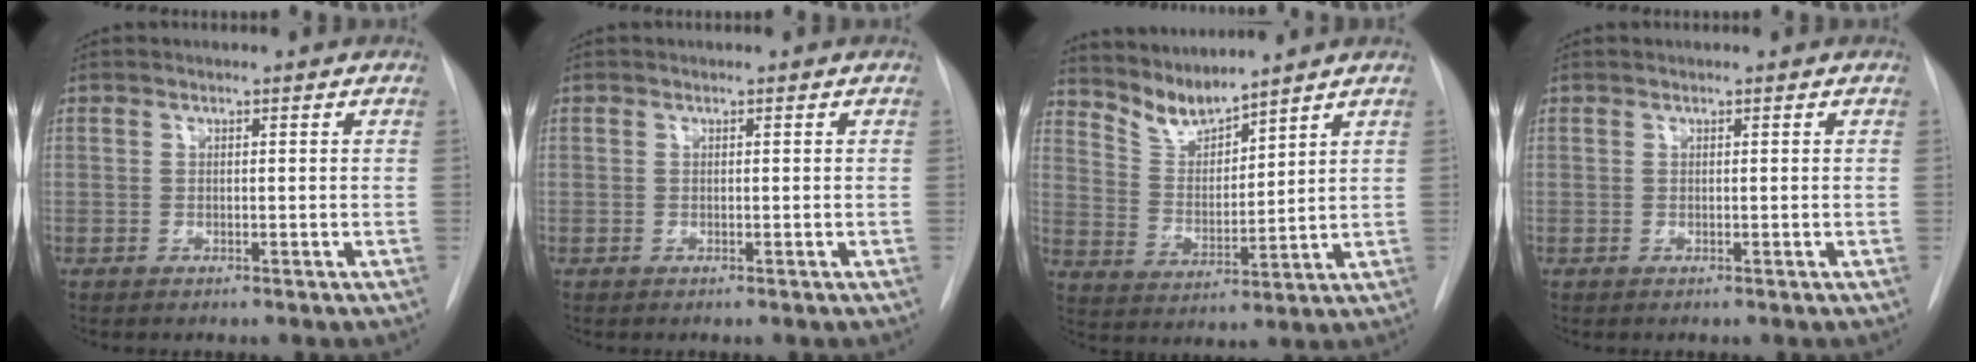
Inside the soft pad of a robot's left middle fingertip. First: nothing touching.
{"total": 0.0}
{"total": 6.1, "force": [6.1, 0.5, 0.9], "torque": [-0.029, -0.003, 0.132]}
{"total": 0.0}